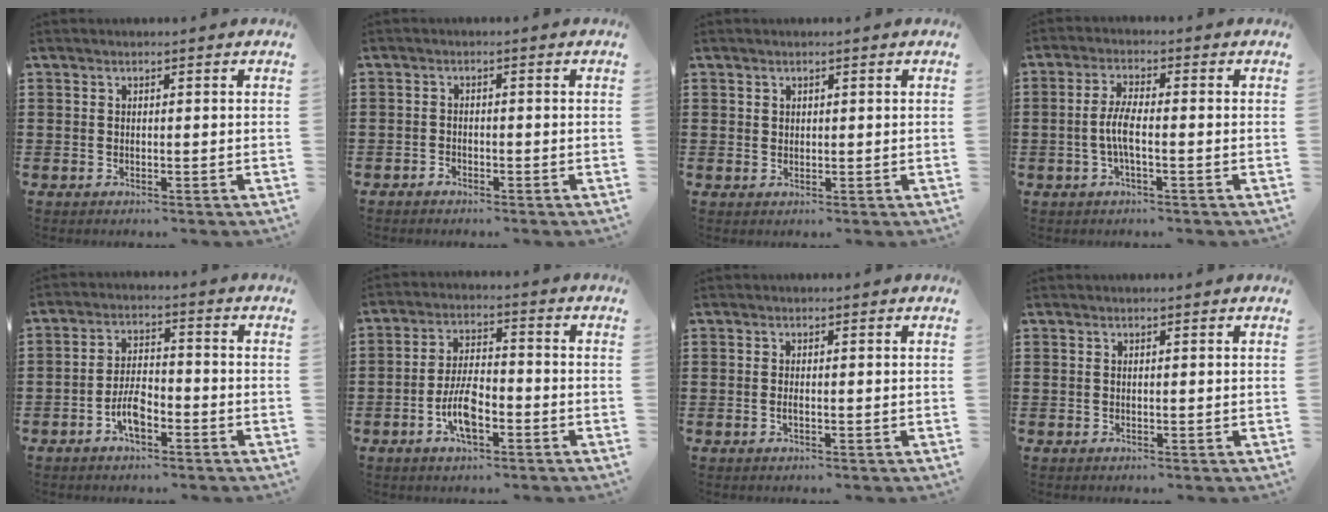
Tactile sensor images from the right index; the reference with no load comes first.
{"total": 1.2, "force": [-1.0, 0.5, 0.2], "torque": [-0.006, 0.002, -0.023]}
{"total": 1.1, "force": [0.7, 0.8, 0.2], "torque": [-0.006, 0.002, 0.014]}
{"total": 4.4, "force": [-1.0, 1.1, 4.1], "torque": [-0.096, -0.003, -0.026]}
{"total": 5.3, "force": [-2.6, 2.3, 3.9], "torque": [-0.093, 0.000, -0.056]}
{"total": 7.2, "force": [-2.8, 2.9, 6.0], "torque": [-0.133, 0.001, -0.058]}
{"total": 0.8, "force": [-0.3, 0.2, 0.8], "torque": [-0.015, -0.004, -0.004]}
{"total": 0.0}